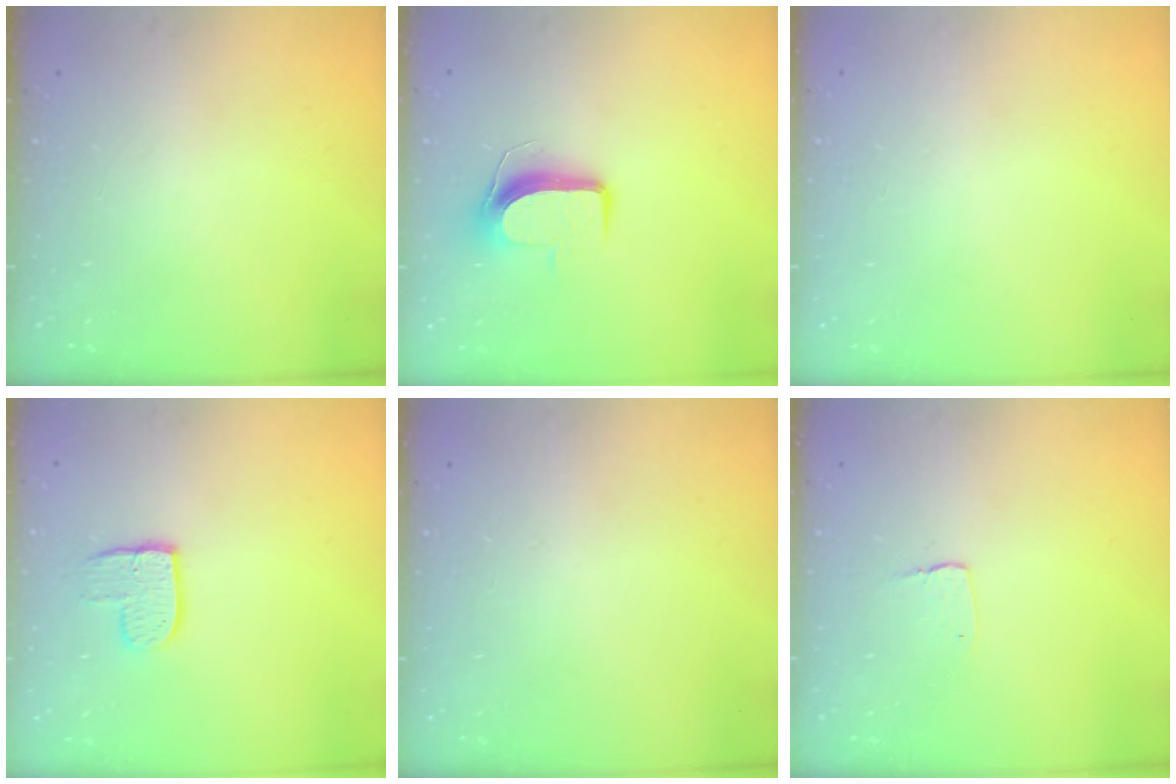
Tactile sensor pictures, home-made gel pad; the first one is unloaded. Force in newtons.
{"total": 9.2, "press": 9.2, "slide": 0.7}
{"total": 0.0}
{"total": 8.5, "press": 8.4, "slide": 0.5}
{"total": 0.0}
{"total": 2.9, "press": 2.9, "slide": 0.2}